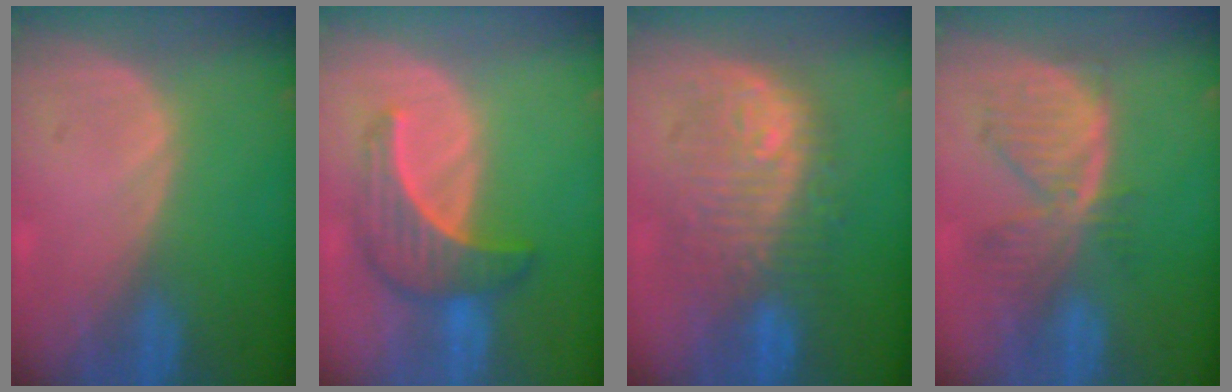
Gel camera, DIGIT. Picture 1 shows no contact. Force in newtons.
{"total": 6.7, "press": 6.7, "slide": 0.7}
{"total": 10.1, "press": 9.9, "slide": 1.9}
{"total": 7.6, "press": 6.7, "slide": 3.7}